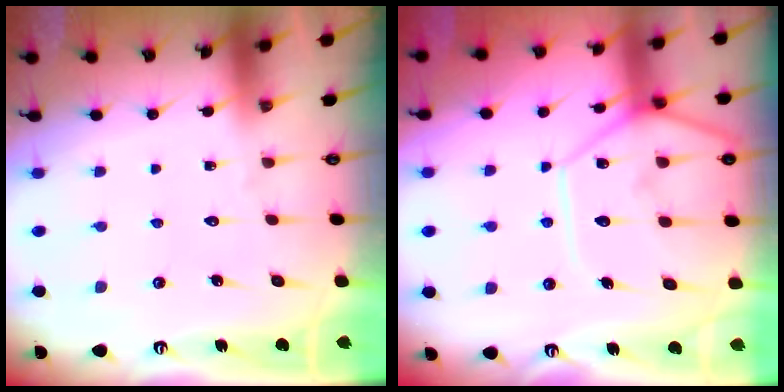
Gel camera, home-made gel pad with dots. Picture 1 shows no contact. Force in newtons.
{"total": 12.6, "press": 12.5, "slide": 1.7}